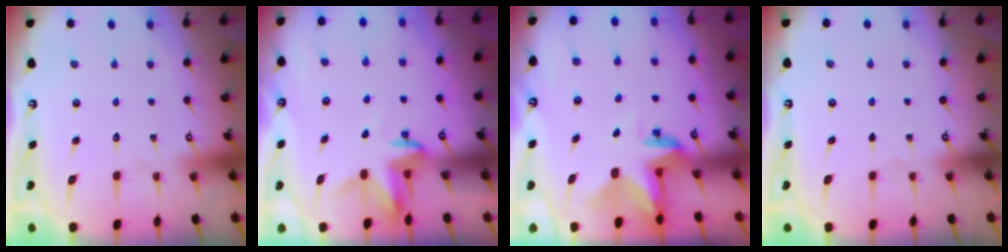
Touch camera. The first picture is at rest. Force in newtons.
{"total": 3.5, "press": 3.5, "slide": 0.3}
{"total": 3.3, "press": 3.3, "slide": 0.2}
{"total": 0.0}